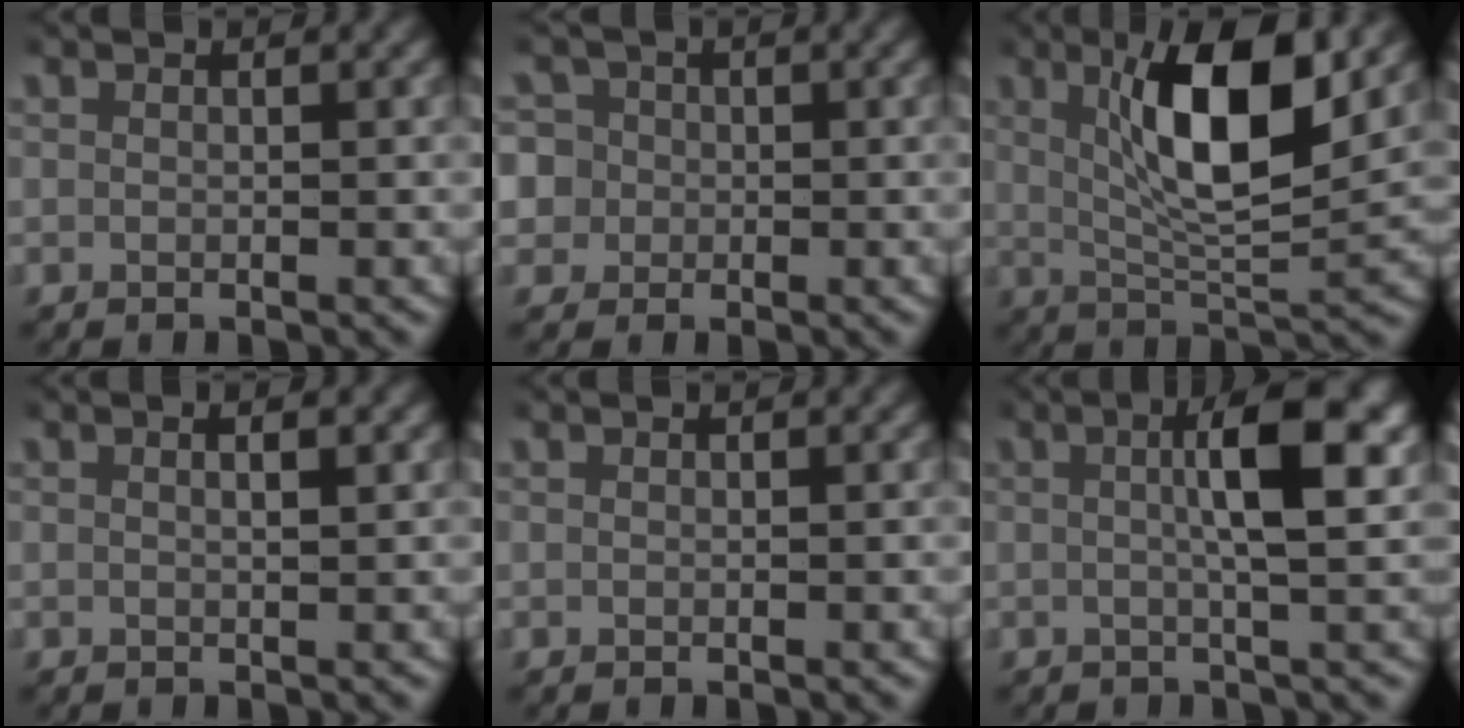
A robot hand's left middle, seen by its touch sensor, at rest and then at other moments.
{"total": 7.2, "force": [-0.3, 6.9, 2.1], "torque": [-0.065, -0.020, -0.009]}
{"total": 8.9, "force": [3.0, 2.1, 8.1], "torque": [-0.133, -0.001, 0.050]}
{"total": 1.0, "force": [0.3, 0.0, 0.9], "torque": [-0.014, 0.002, 0.006]}
{"total": 0.0}
{"total": 5.8, "force": [1.0, 0.9, 5.6], "torque": [-0.090, 0.014, 0.008]}